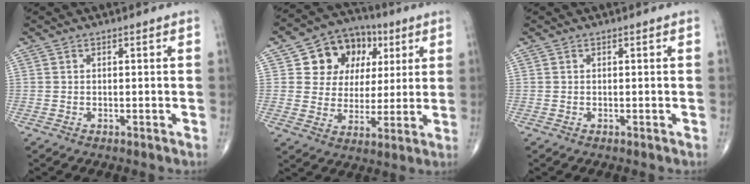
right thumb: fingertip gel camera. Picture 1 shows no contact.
{"total": 13.8, "force": [4.8, 11.2, 6.5], "torque": [-0.053, 0.000, 0.080]}
{"total": 0.0}